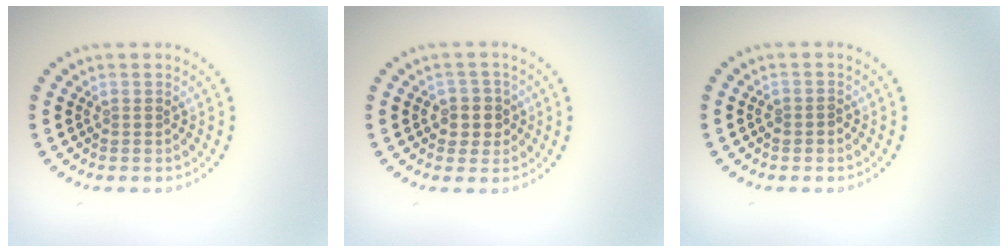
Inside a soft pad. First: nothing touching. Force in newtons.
{"total": 2.5, "press": 2.2, "slide": 1.0}
{"total": 0.8, "press": 0.7, "slide": 0.4}